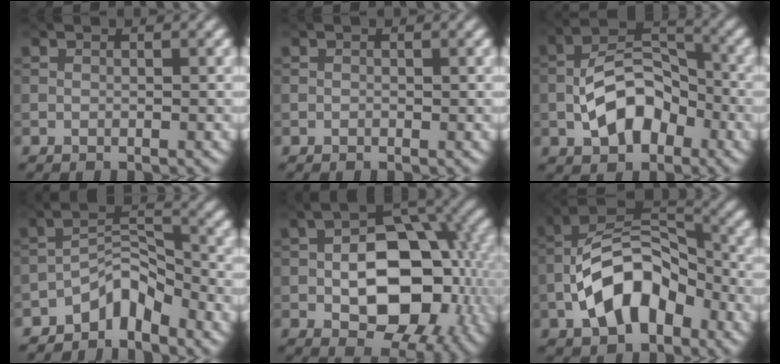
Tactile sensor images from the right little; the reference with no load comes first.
{"total": 0.0}
{"total": 6.9, "force": [-2.4, 4.1, 5.0], "torque": [-0.082, 0.012, -0.048]}
{"total": 3.7, "force": [-2.8, 1.5, 1.9], "torque": [-0.024, 0.020, -0.056]}
{"total": 12.3, "force": [-1.2, 7.6, 9.6], "torque": [-0.137, -0.001, -0.013]}
{"total": 9.0, "force": [-3.1, 5.2, 6.7], "torque": [-0.120, 0.017, -0.065]}